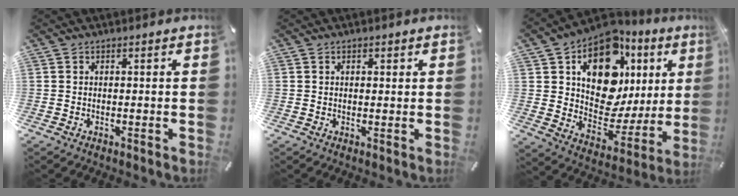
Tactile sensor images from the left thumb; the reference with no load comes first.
{"total": 1.0, "force": [0.4, 0.7, 0.7], "torque": [-0.013, 0.005, 0.006]}
{"total": 17.9, "force": [8.0, 11.9, 10.8], "torque": [-0.158, -0.056, 0.139]}